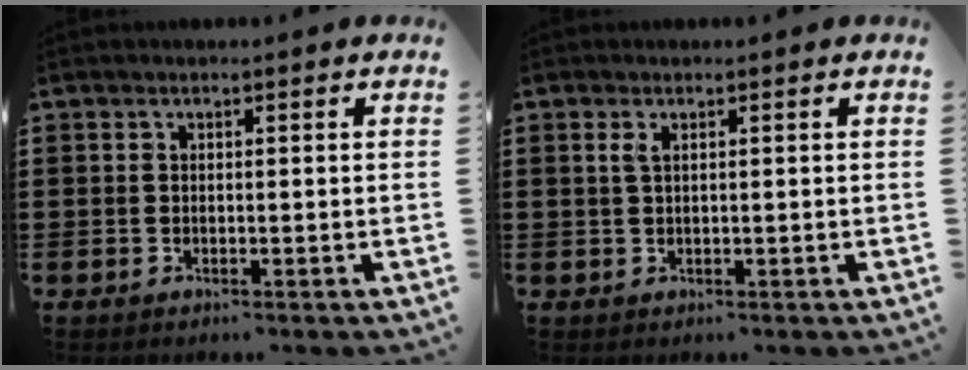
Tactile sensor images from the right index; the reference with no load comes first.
{"total": 1.1, "force": [0.4, 0.3, 1.0], "torque": [-0.022, 0.003, 0.006]}